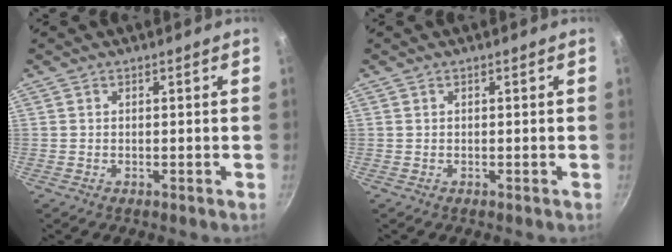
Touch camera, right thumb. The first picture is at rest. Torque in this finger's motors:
{"motor_torque": [0.00, 0.00, -0.05, 0.04, 0.00]}